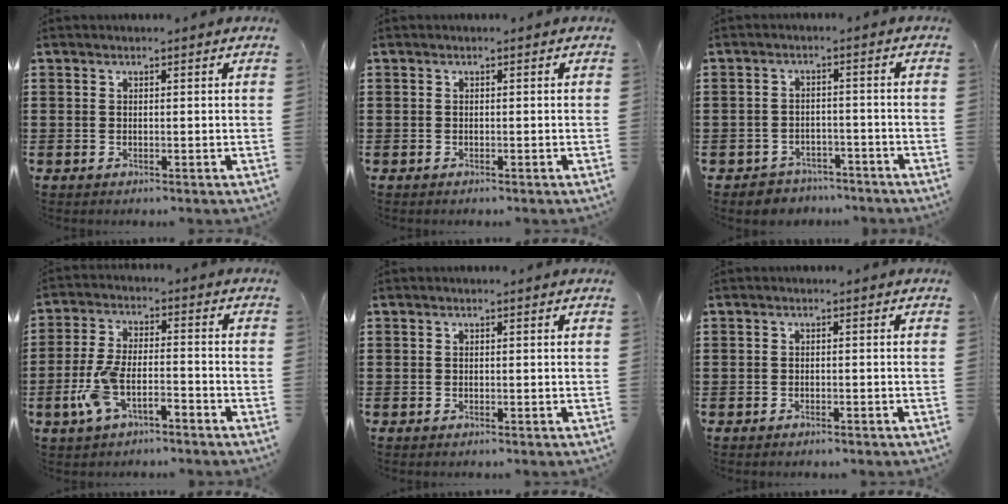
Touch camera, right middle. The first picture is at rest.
{"total": 0.0}
{"total": 3.0, "force": [-2.8, 0.8, -0.3], "torque": [-0.004, 0.003, -0.064]}
{"total": 6.8, "force": [-3.8, 2.3, 5.2], "torque": [-0.127, -0.005, -0.079]}
{"total": 0.0}
{"total": 0.8, "force": [-0.8, 0.1, 0.2], "torque": [-0.006, -0.002, -0.015]}